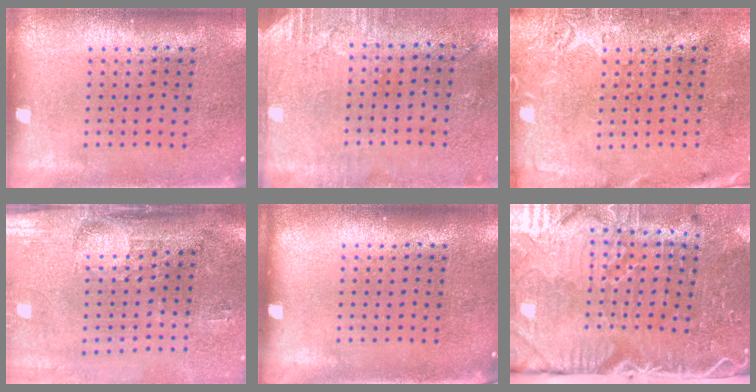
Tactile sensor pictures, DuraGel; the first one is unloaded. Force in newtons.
{"total": 2.8, "press": 2.3, "slide": 1.6}
{"total": 2.8, "press": 2.2, "slide": 1.8}
{"total": 4.6, "press": 3.8, "slide": 2.6}
{"total": 0.0}
{"total": 5.4, "press": 4.4, "slide": 3.2}